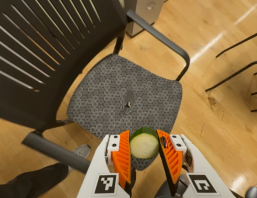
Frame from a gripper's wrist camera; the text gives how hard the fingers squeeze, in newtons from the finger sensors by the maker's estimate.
{"total": 12.7, "left": 14.5, "right": 10.8}